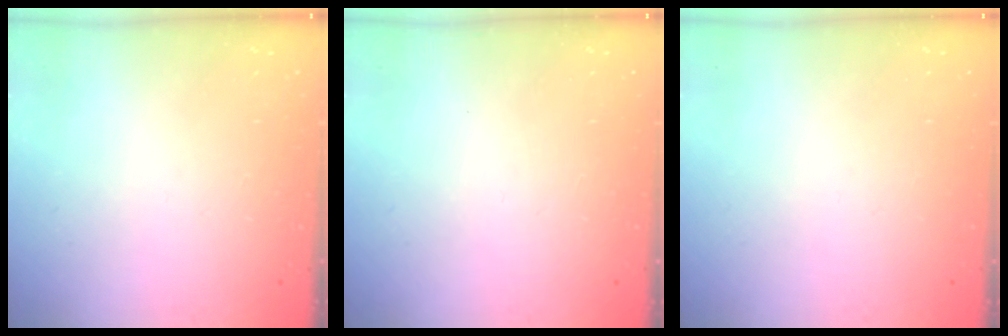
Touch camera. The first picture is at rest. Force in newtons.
{"total": 0.0}
{"total": 0.0}